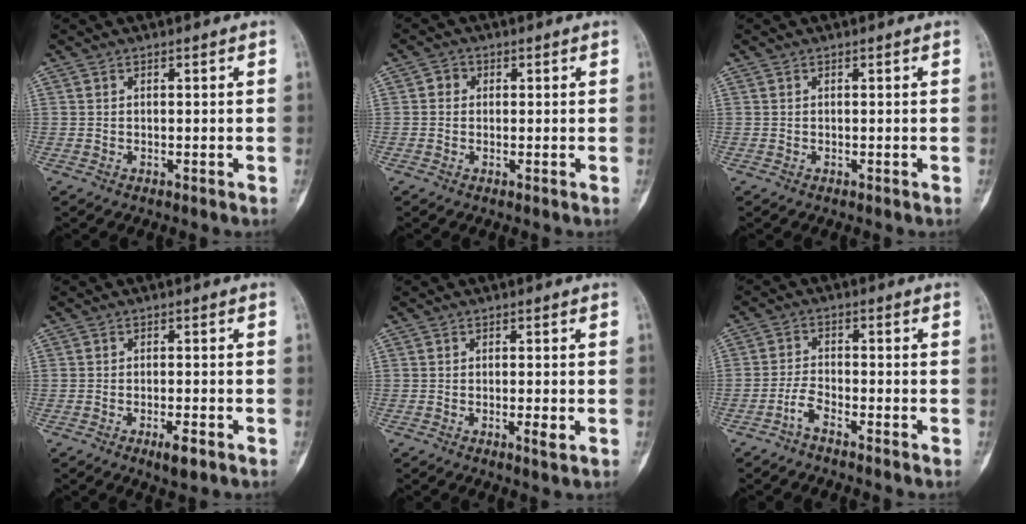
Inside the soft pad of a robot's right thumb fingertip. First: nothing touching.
{"total": 1.9, "force": [0.2, 1.8, 0.7], "torque": [0.000, 0.005, -0.002]}
{"total": 0.0}
{"total": 3.0, "force": [-1.7, 0.7, 2.4], "torque": [-0.038, 0.000, -0.028]}
{"total": 2.4, "force": [-0.7, 0.5, 2.3], "torque": [-0.040, -0.005, -0.011]}
{"total": 2.9, "force": [-2.4, 0.5, 1.6], "torque": [-0.037, 0.017, -0.053]}